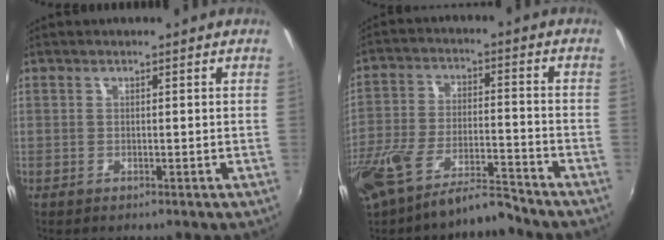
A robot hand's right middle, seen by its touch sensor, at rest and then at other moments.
{"total": 12.2, "force": [-10.3, 2.2, 6.2], "torque": [-0.138, -0.014, -0.188]}